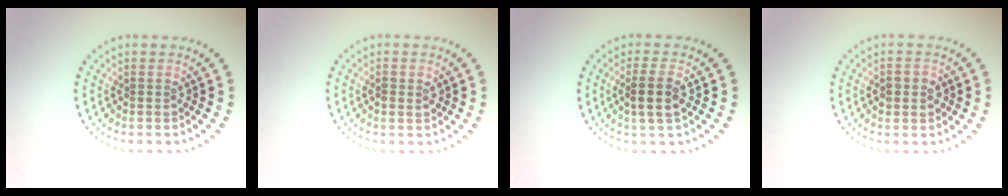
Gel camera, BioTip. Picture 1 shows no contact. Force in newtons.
{"total": 1.3, "press": 1.3, "slide": 0.2}
{"total": 2.6, "press": 2.3, "slide": 1.1}
{"total": 1.9, "press": 1.9, "slide": 0.0}